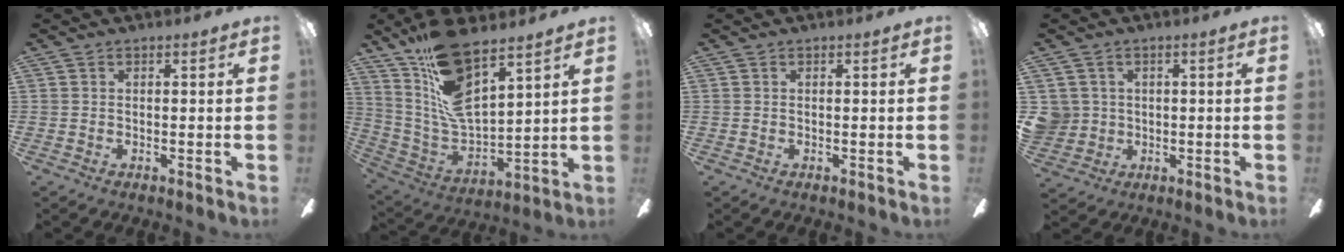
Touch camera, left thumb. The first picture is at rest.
{"total": 16.7, "force": [11.1, 6.8, 10.5], "torque": [-0.206, -0.067, 0.203]}
{"total": 0.0}
{"total": 4.8, "force": [1.0, 4.7, 0.6], "torque": [-0.025, 0.008, 0.020]}